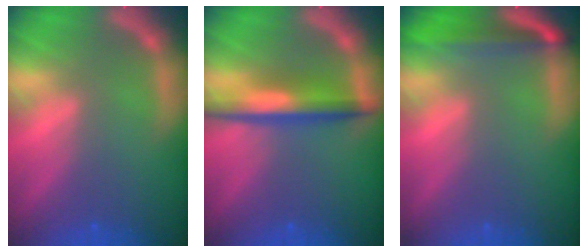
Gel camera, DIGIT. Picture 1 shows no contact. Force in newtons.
{"total": 5.0}
{"total": 5.0}